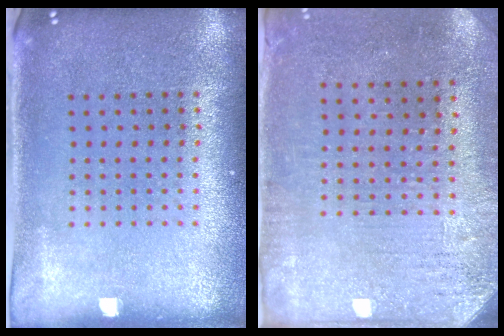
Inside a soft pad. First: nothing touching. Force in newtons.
{"total": 3.1, "press": 2.6, "slide": 1.7}